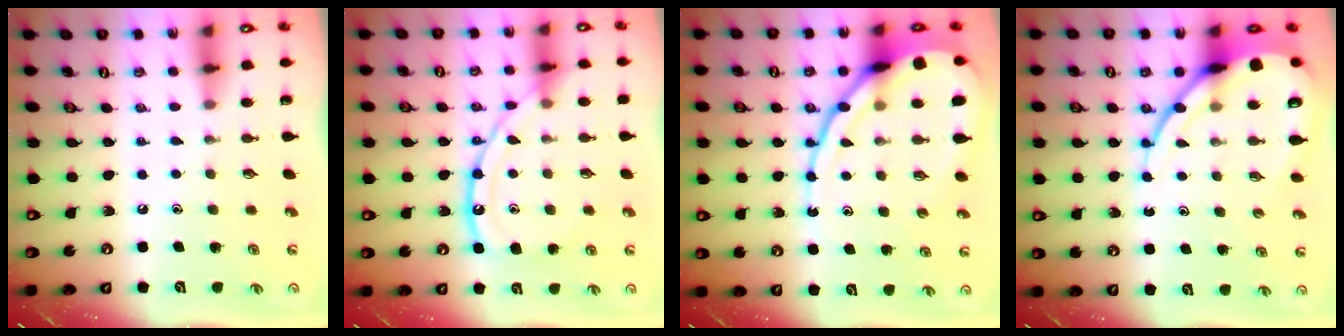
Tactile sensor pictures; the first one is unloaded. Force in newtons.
{"total": 13.9, "press": 13.9, "slide": 1.2}
{"total": 16.9, "press": 16.8, "slide": 1.5}
{"total": 14.7, "press": 14.6, "slide": 1.6}